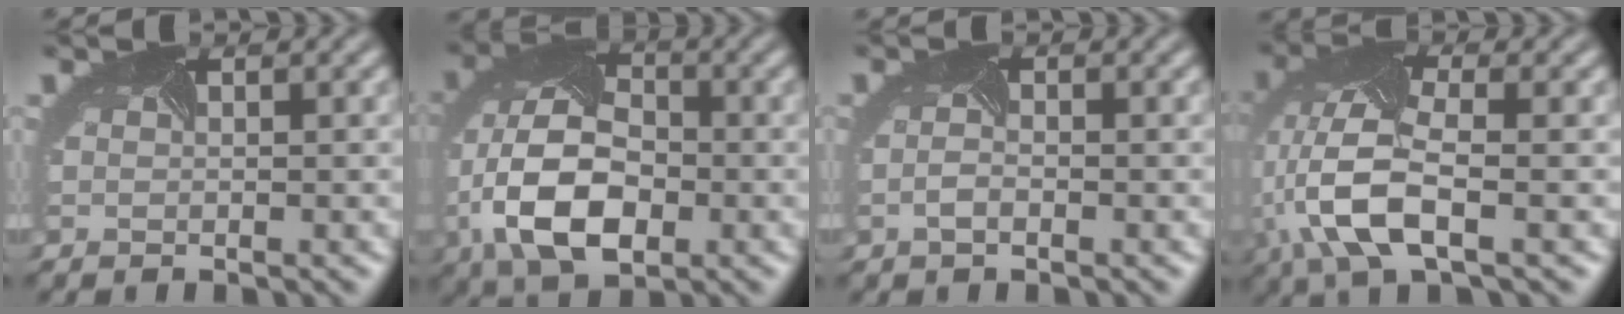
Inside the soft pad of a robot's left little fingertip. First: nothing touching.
{"total": 10.5, "force": [-2.9, 6.4, 7.8], "torque": [-0.179, -0.019, -0.059]}
{"total": 1.1, "force": [-0.8, 0.3, 0.6], "torque": [-0.021, -0.004, -0.017]}
{"total": 8.4, "force": [-2.7, 3.6, 7.0], "torque": [-0.164, -0.003, -0.059]}